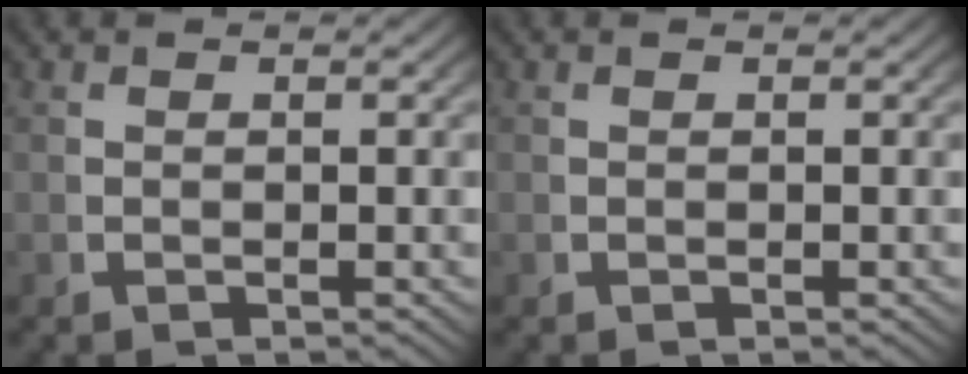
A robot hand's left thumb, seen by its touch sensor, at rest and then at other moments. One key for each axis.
{"total": 0.0}